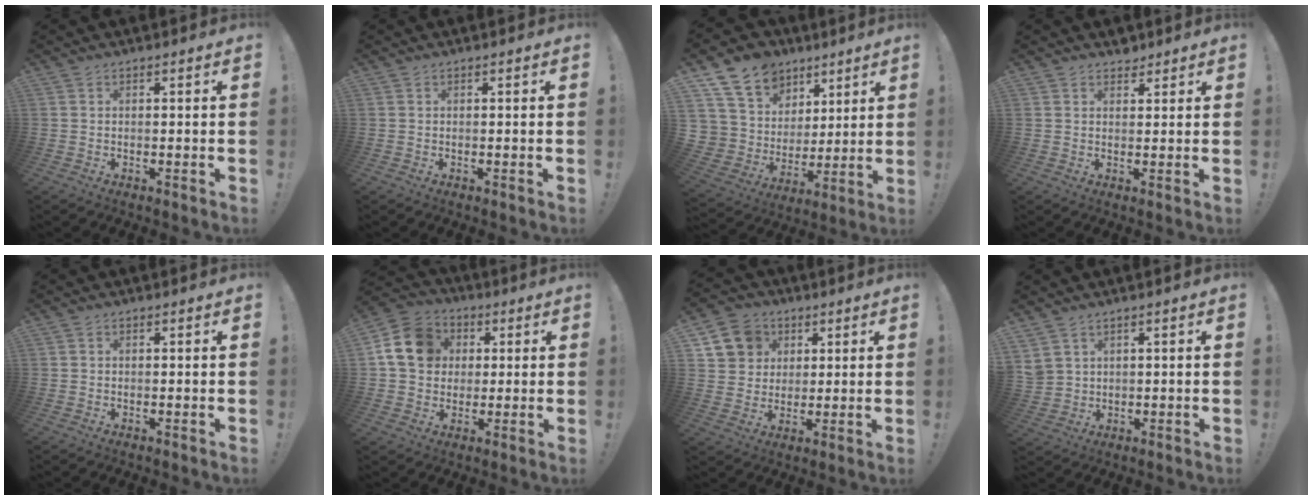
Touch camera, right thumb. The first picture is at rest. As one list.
[{"total": 0.0}, {"total": 12.9, "force": [7.7, 9.9, 3.1], "torque": [-0.067, -0.053, 0.168]}, {"total": 2.7, "force": [2.2, 1.6, 0.4], "torque": [0.002, -0.012, 0.039]}, {"total": 0.0}, {"total": 14.8, "force": [3.0, 12.5, 7.3], "torque": [-0.111, 0.009, 0.066]}, {"total": 10.8, "force": [4.9, 8.9, 3.7], "torque": [-0.055, -0.017, 0.100]}, {"total": 4.0, "force": [2.6, 2.8, 1.3], "torque": [-0.032, -0.006, 0.056]}]